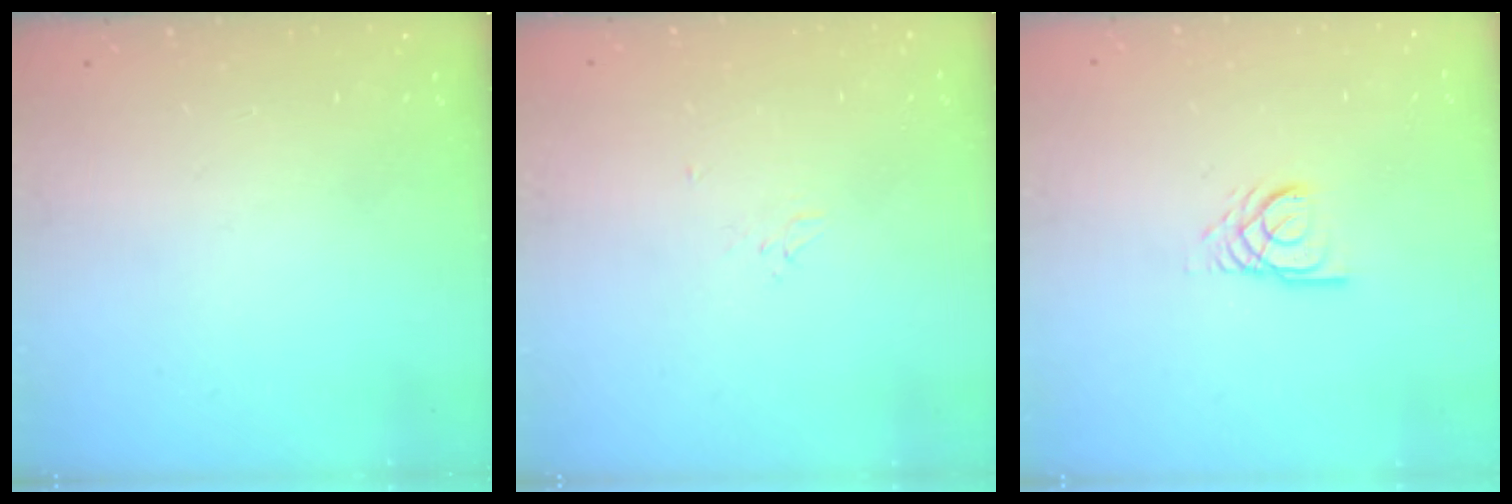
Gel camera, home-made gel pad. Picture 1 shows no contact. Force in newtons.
{"total": 4.1, "press": 4.0, "slide": 0.5}
{"total": 3.1, "press": 3.0, "slide": 0.2}